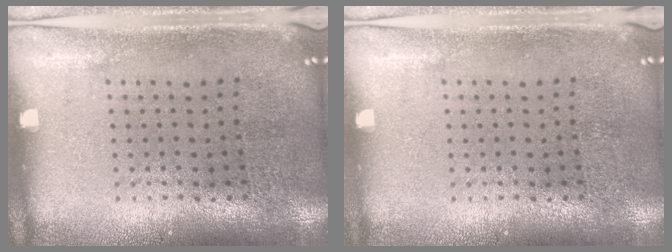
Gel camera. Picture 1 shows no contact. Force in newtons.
{"total": 0.0}